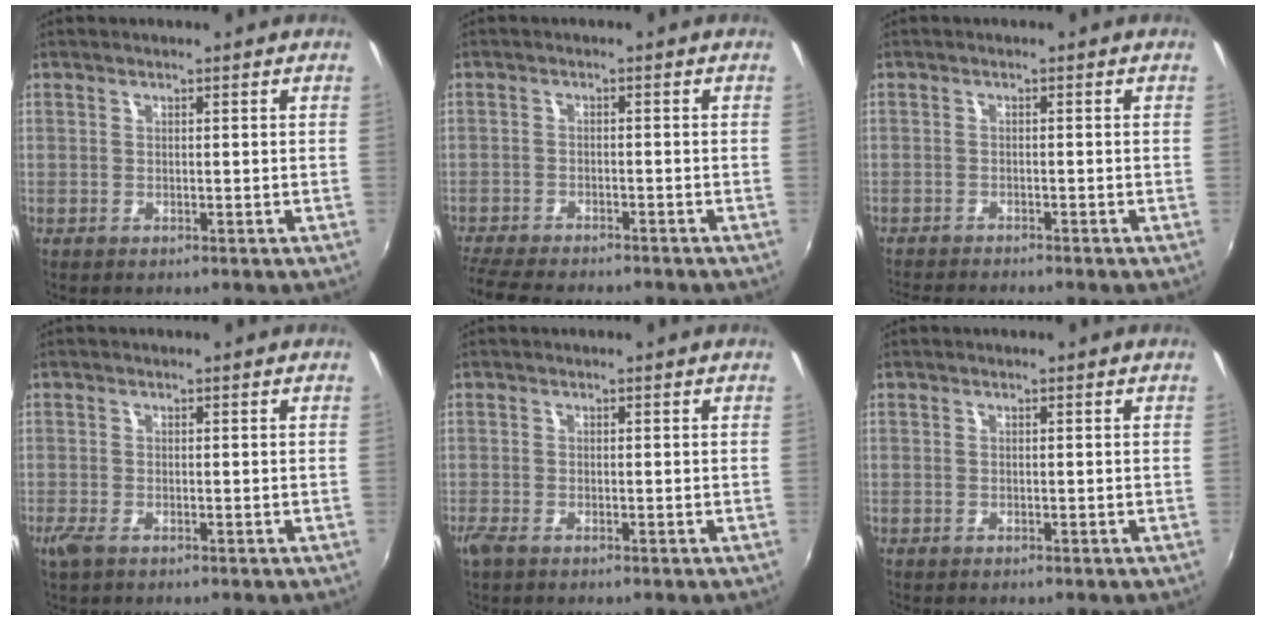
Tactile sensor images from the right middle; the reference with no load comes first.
{"total": 10.4, "force": [-9.2, 2.0, 4.3], "torque": [-0.112, -0.025, -0.154]}
{"total": 5.2, "force": [-4.9, -0.3, 1.8], "torque": [-0.048, -0.019, -0.084]}
{"total": 2.2, "force": [-1.4, 0.8, 1.6], "torque": [-0.033, -0.009, -0.026]}
{"total": 1.8, "force": [-1.2, 0.4, 1.2], "torque": [-0.026, -0.007, -0.024]}
{"total": 0.0}